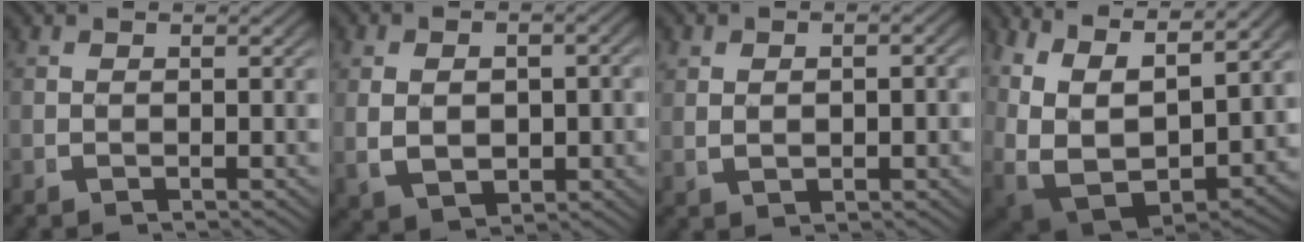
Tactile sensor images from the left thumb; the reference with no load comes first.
{"total": 5.3, "force": [-0.4, 3.8, 3.7], "torque": [-0.077, -0.024, 0.012]}
{"total": 1.8, "force": [0.2, 1.1, 1.4], "torque": [-0.028, -0.008, 0.013]}
{"total": 14.5, "force": [-1.1, 10.7, 9.8], "torque": [-0.239, -0.082, 0.004]}